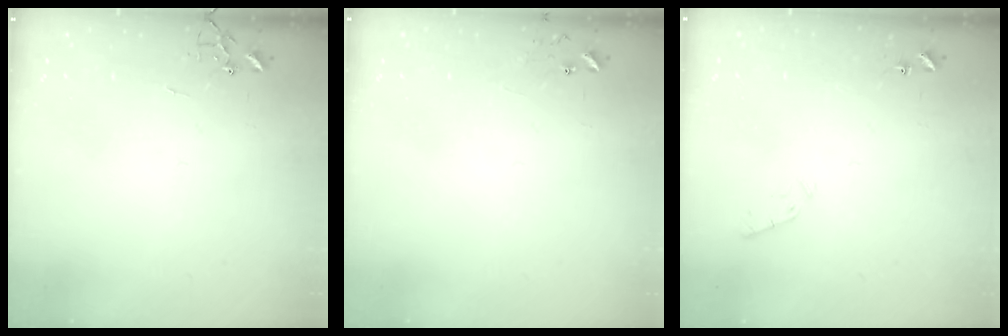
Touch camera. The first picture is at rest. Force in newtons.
{"total": 7.0, "press": 7.0, "slide": 0.5}
{"total": 4.5, "press": 4.5, "slide": 0.4}